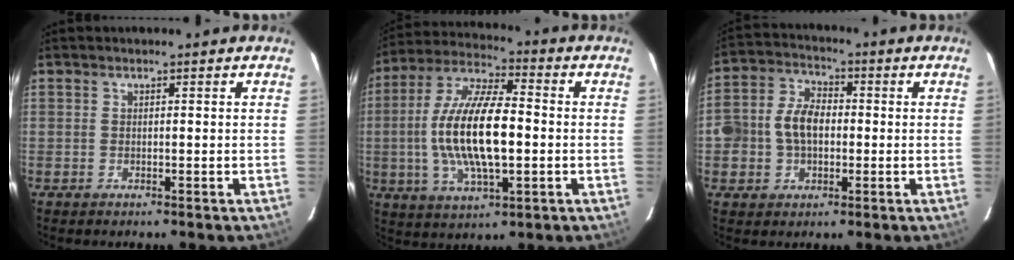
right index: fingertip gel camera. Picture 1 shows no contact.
{"total": 17.2, "force": [-1.3, 6.0, 16.1], "torque": [-0.320, 0.003, -0.025]}
{"total": 8.7, "force": [-0.7, 6.4, 5.8], "torque": [-0.122, 0.023, -0.012]}